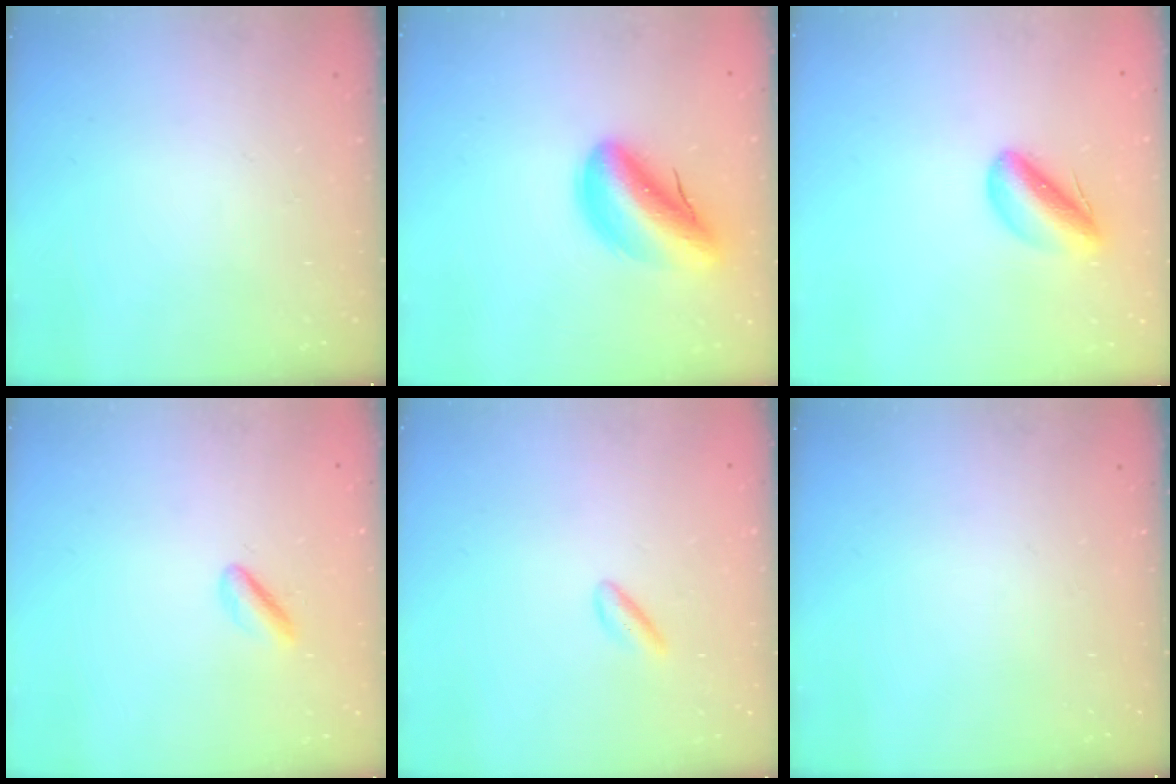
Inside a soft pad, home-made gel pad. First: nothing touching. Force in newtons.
{"total": 11.9, "press": 11.4, "slide": 3.3}
{"total": 7.4, "press": 7.1, "slide": 2.0}
{"total": 2.2, "press": 1.8, "slide": 1.2}
{"total": 2.2, "press": 1.9, "slide": 1.1}
{"total": 0.0}